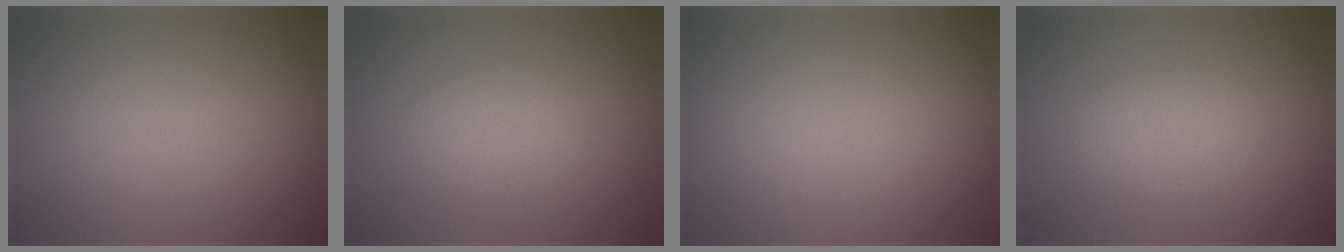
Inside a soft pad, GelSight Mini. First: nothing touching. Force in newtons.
{"total": 2.3, "press": 2.3, "slide": 0.1}
{"total": 0.0}
{"total": 2.4, "press": 2.4, "slide": 0.2}